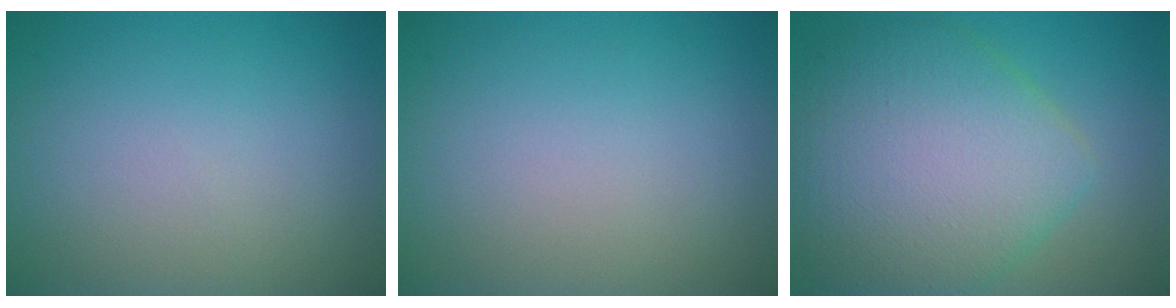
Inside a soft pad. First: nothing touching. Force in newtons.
{"total": 0.0}
{"total": 9.3, "press": 9.3, "slide": 0.3}